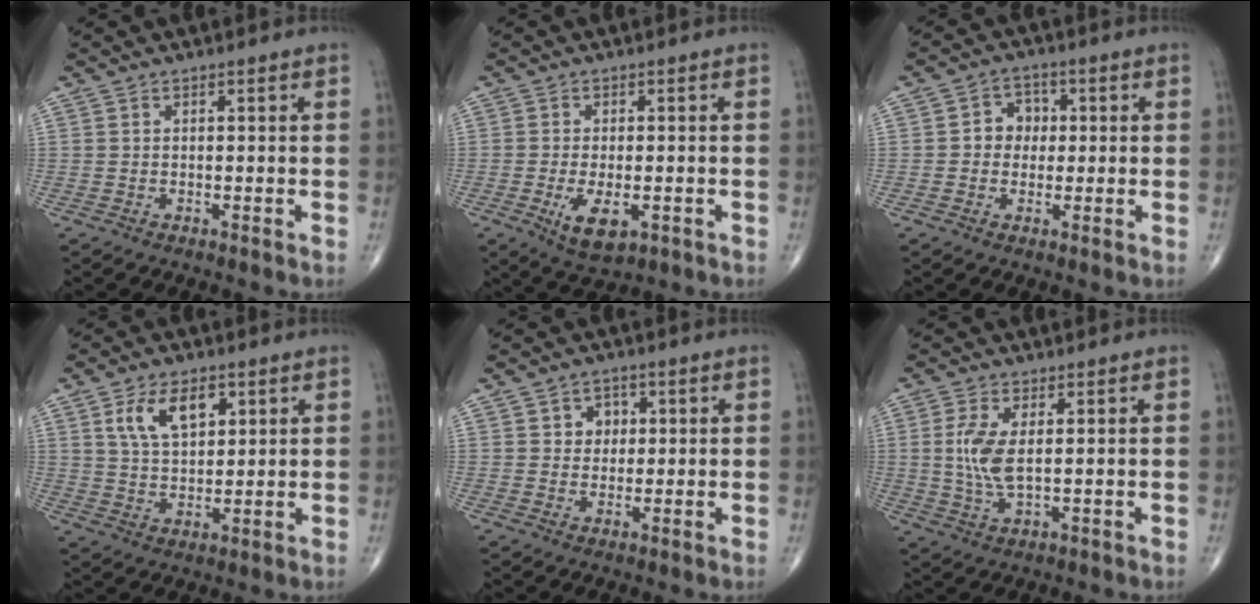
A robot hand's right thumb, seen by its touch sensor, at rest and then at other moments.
{"total": 6.6, "force": [-2.2, 3.1, 5.4], "torque": [-0.093, -0.010, -0.028]}
{"total": 4.9, "force": [0.2, 4.3, 2.3], "torque": [-0.006, 0.012, -0.005]}
{"total": 9.1, "force": [3.8, 5.0, 6.6], "torque": [-0.101, -0.014, 0.074]}
{"total": 3.8, "force": [1.0, 3.3, 1.7], "torque": [-0.001, 0.000, 0.012]}
{"total": 6.7, "force": [0.8, 2.7, 6.0], "torque": [-0.141, -0.008, 0.019]}